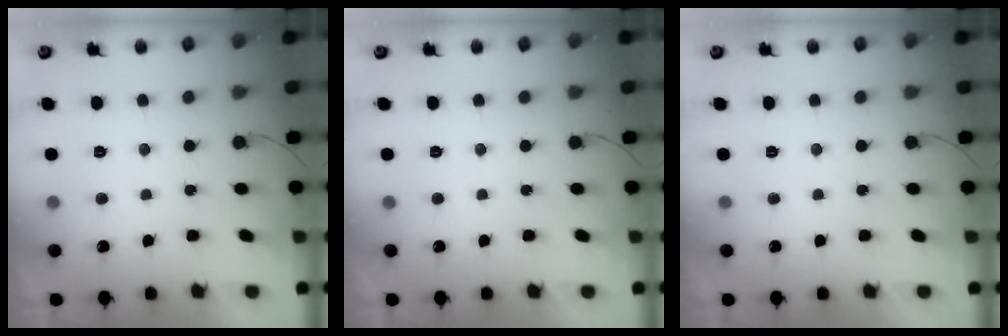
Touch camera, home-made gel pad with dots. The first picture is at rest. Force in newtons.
{"total": 0.0}
{"total": 0.0}